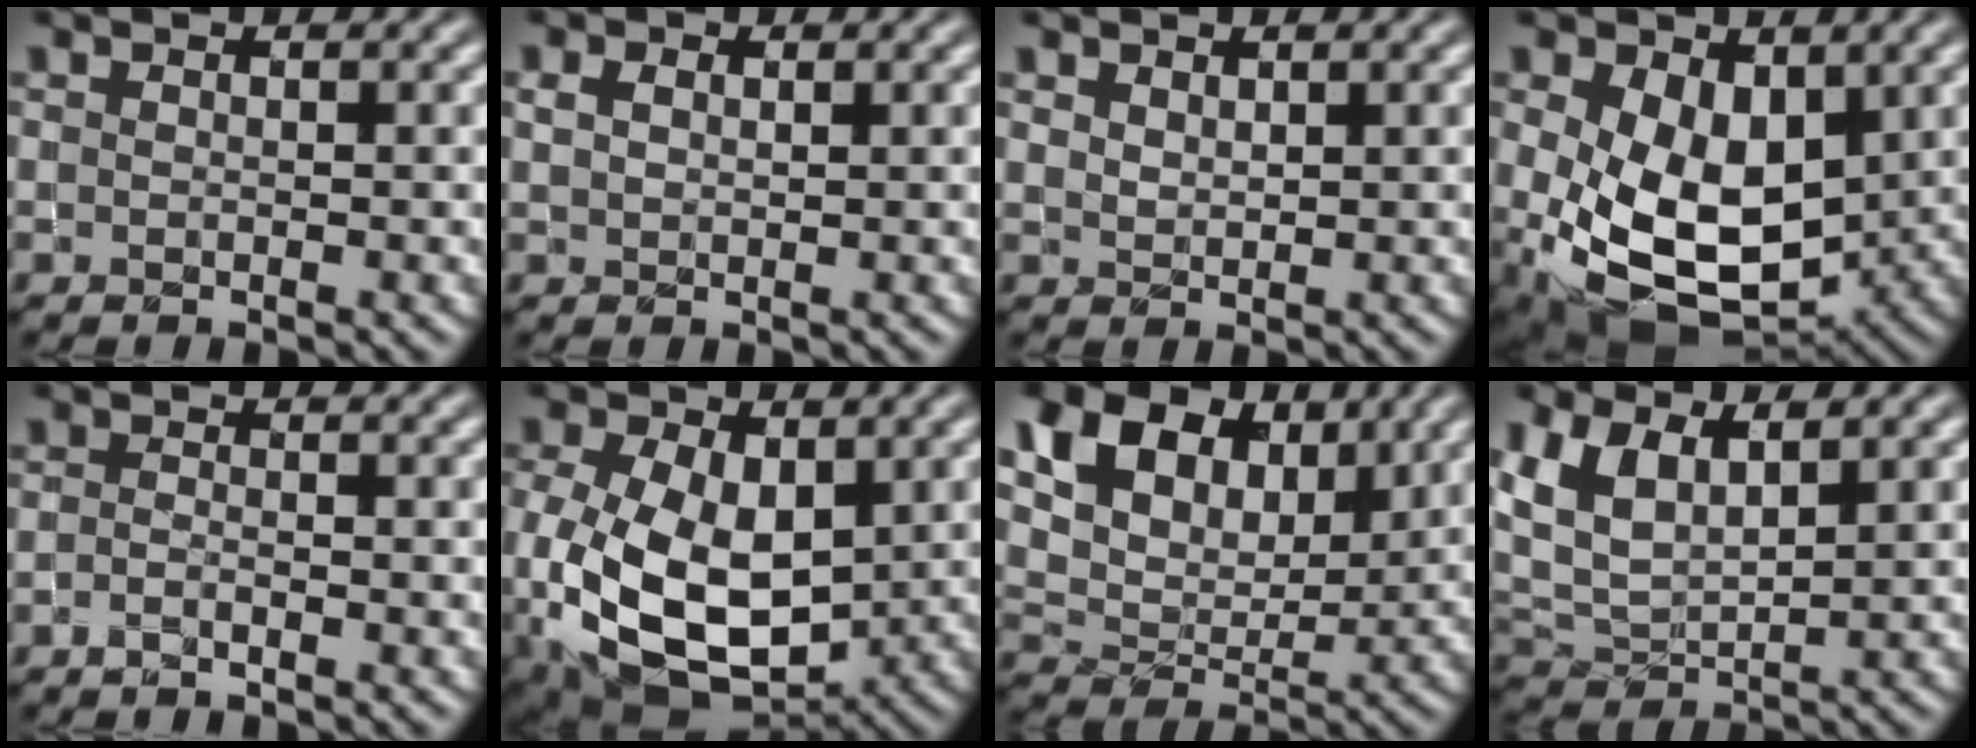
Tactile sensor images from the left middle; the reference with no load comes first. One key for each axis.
{"total": 1.3, "fx": 0.7, "fy": 0.8, "fz": 0.8, "tx": -0.019, "ty": 0.004, "tz": 0.014}
{"total": 1.1, "fx": 1.0, "fy": 0.5, "fz": 0.3, "tx": -0.011, "ty": -0.001, "tz": 0.022}
{"total": 10.2, "fx": -0.1, "fy": 6.6, "fz": 7.8, "tx": -0.165, "ty": -0.032, "tz": 0.015}
{"total": 1.0, "fx": -0.7, "fy": 0.2, "fz": 0.7, "tx": -0.016, "ty": 0.000, "tz": -0.015}
{"total": 12.4, "fx": -1.4, "fy": 7.6, "fz": 9.8, "tx": -0.224, "ty": -0.032, "tz": -0.016}
{"total": 10.1, "fx": 5.5, "fy": 6.4, "fz": 5.6, "tx": -0.122, "ty": 0.010, "tz": 0.093}
{"total": 5.6, "fx": 2.4, "fy": 2.9, "fz": 4.1, "tx": -0.098, "ty": 0.002, "tz": 0.045}